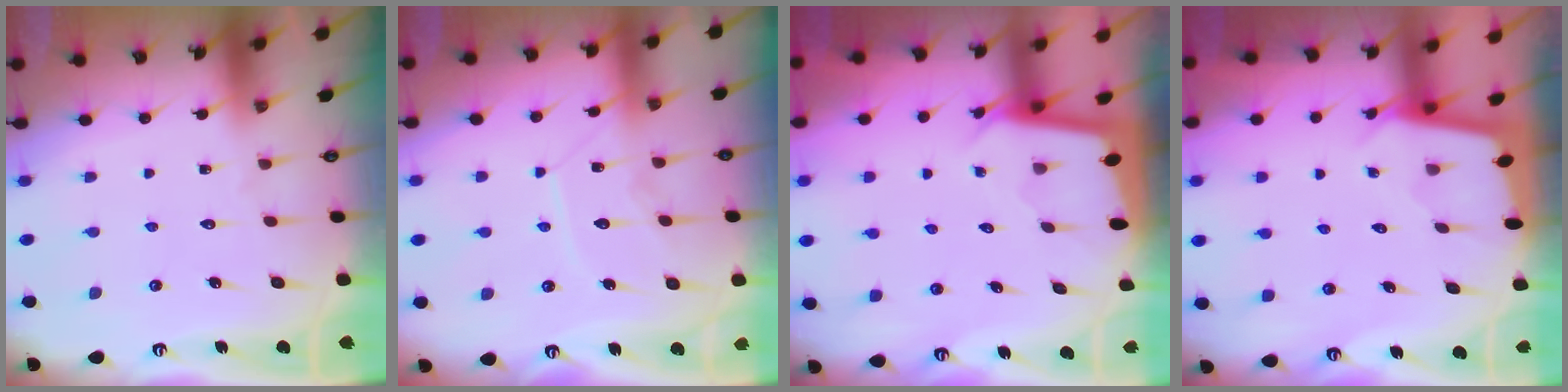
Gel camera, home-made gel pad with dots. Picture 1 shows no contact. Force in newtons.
{"total": 9.4, "press": 9.4, "slide": 0.7}
{"total": 1.9, "press": 1.9, "slide": 0.1}
{"total": 1.8, "press": 1.8, "slide": 0.2}